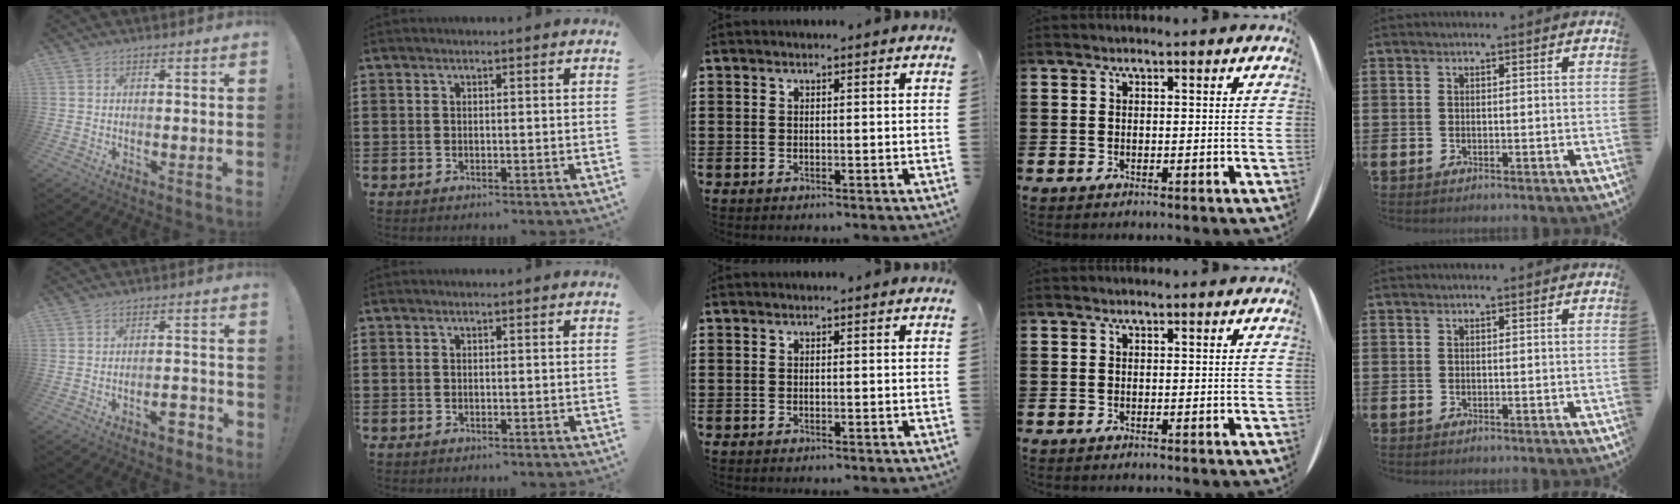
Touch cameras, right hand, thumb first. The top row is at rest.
{"thumb": {"total": 4.4, "force": [-3.1, 1.6, 2.7], "torque": [-0.039, 0.022, -0.051]}}